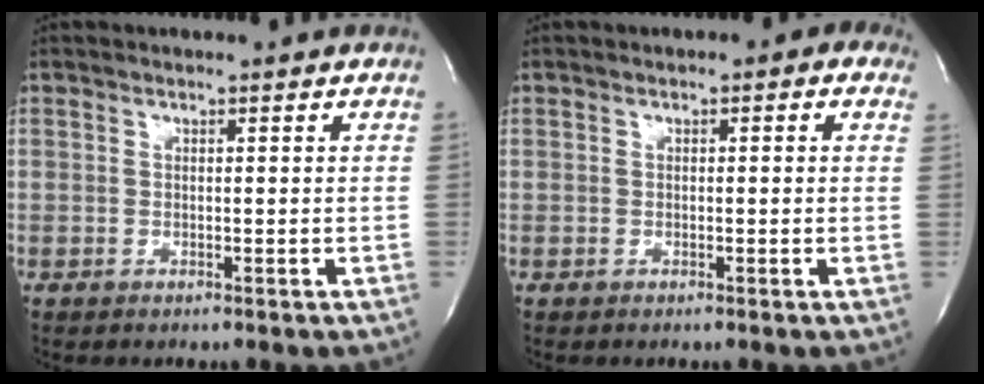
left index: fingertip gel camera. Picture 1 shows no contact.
{"total": 1.7, "force": [0.3, 0.9, 1.4], "torque": [-0.012, 0.010, -0.005]}